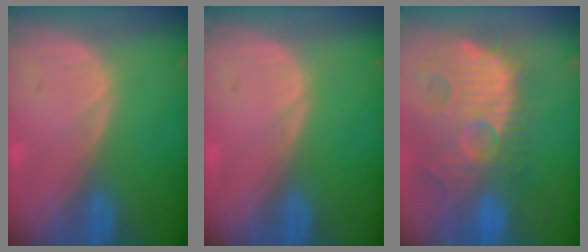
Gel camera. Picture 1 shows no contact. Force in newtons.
{"total": 0.0}
{"total": 14.4, "press": 12.5, "slide": 7.1}